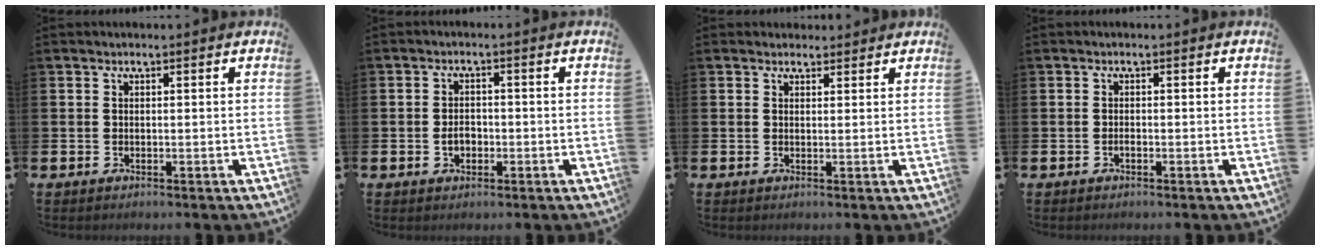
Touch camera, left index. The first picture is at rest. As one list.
[{"total": 2.3, "force": [-0.6, 1.7, 1.5], "torque": [-0.020, 0.002, -0.015]}, {"total": 1.6, "force": [1.5, 0.7, 0.0], "torque": [0.007, -0.001, 0.025]}, {"total": 0.6, "force": [-0.4, 0.2, 0.4], "torque": [-0.016, 0.000, -0.005]}]